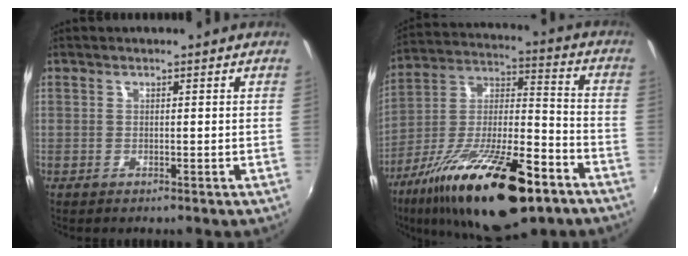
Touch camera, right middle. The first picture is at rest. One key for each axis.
{"total": 26.5, "fx": -15.5, "fy": 8.5, "fz": 19.8, "tx": -0.344, "ty": -0.028, "tz": -0.256}